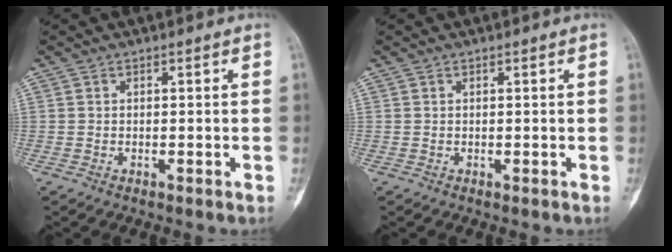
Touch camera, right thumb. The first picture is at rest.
{"total": 0.0}